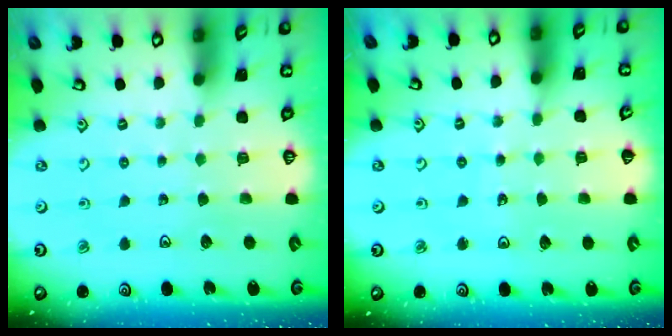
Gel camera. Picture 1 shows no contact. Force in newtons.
{"total": 3.9, "press": 3.8, "slide": 0.4}